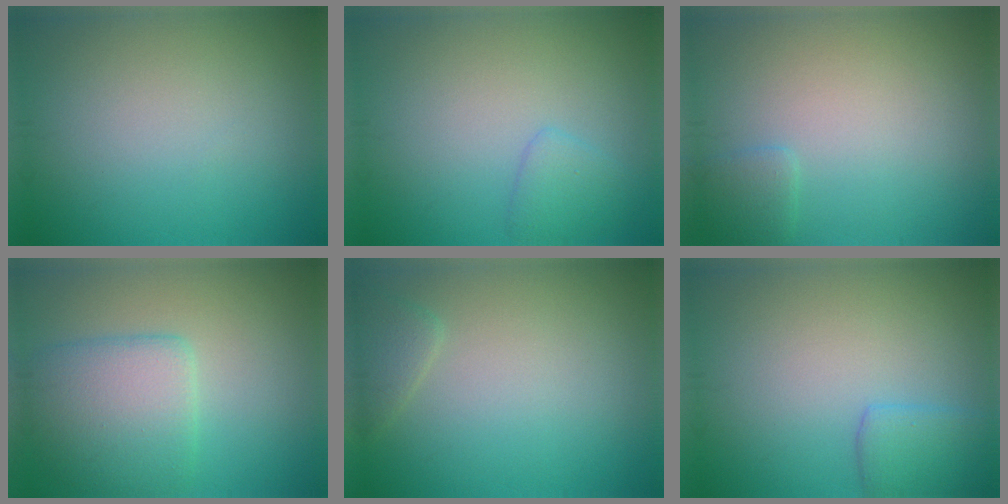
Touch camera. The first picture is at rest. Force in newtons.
{"total": 1.7, "press": 1.7, "slide": 0.2}
{"total": 1.2, "press": 1.2, "slide": 0.2}
{"total": 5.3, "press": 5.3, "slide": 0.3}
{"total": 1.5, "press": 1.5, "slide": 0.1}
{"total": 2.5, "press": 2.5, "slide": 0.2}